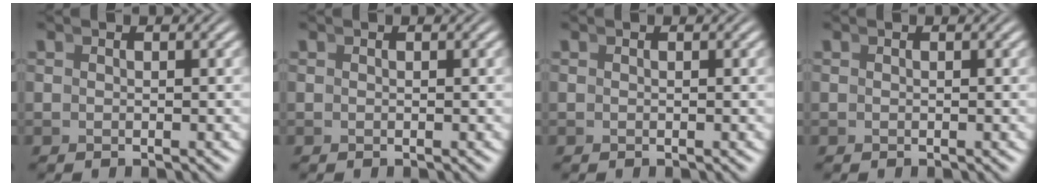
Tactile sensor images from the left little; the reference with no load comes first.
{"total": 0.0}
{"total": 0.0}
{"total": 0.0}